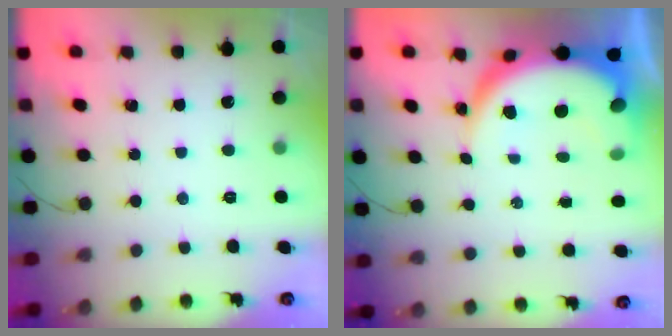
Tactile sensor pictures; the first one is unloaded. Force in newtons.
{"total": 11.1, "press": 11.0, "slide": 1.1}